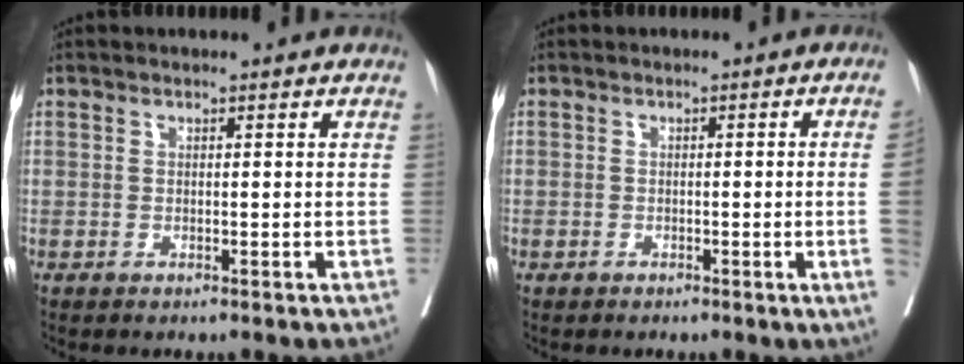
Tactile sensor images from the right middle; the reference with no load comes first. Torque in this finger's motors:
{"motor_torque": [0.29, -0.42, -0.86, -0.21]}